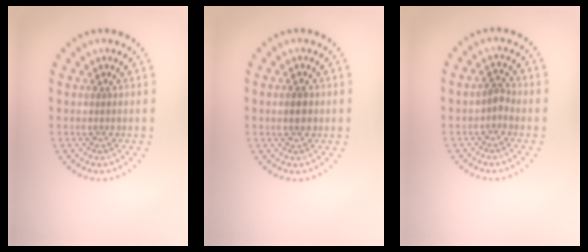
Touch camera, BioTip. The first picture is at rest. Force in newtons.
{"total": 1.9, "press": 1.9, "slide": 0.1}
{"total": 1.1, "press": 1.0, "slide": 0.6}